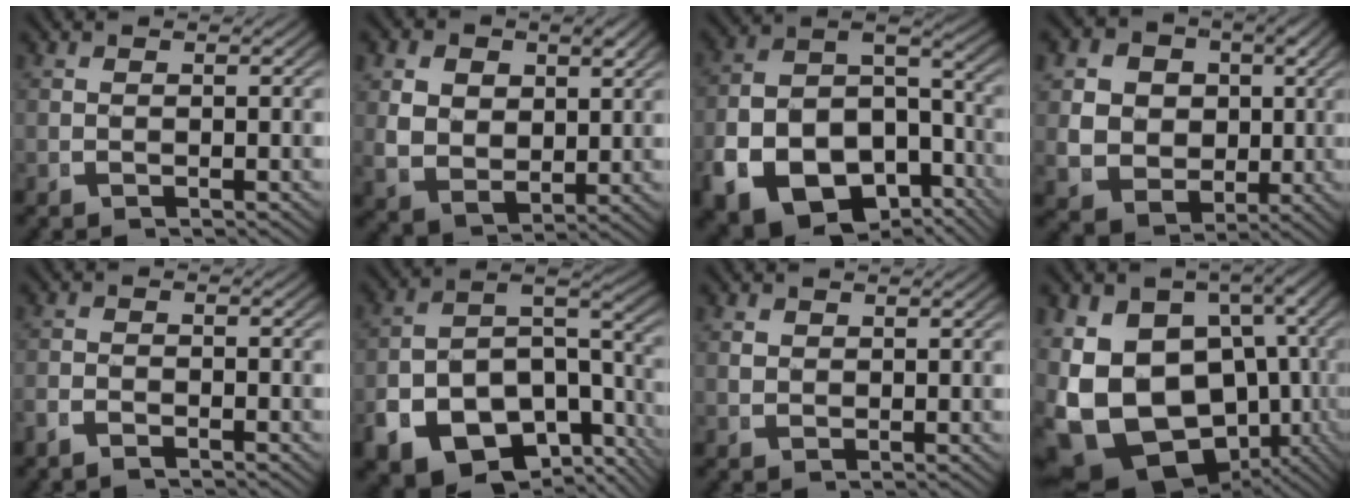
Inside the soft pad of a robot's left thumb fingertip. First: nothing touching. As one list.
[{"total": 6.7, "force": [0.6, 5.4, 4.0], "torque": [-0.099, -0.034, 0.031]}, {"total": 16.0, "force": [-5.8, 11.7, 9.3], "torque": [-0.202, -0.060, -0.075]}, {"total": 12.0, "force": [0.4, 9.9, 6.7], "torque": [-0.153, -0.047, 0.018]}, {"total": 1.5, "force": [-1.4, 0.5, 0.3], "torque": [-0.002, 0.000, -0.030]}, {"total": 15.8, "force": [-5.8, 11.5, 9.1], "torque": [-0.200, -0.058, -0.080]}, {"total": 0.9, "force": [0.7, 0.5, 0.2], "torque": [-0.003, 0.001, 0.018]}, {"total": 20.7, "force": [-4.7, 14.9, 13.6], "torque": [-0.294, -0.110, -0.028]}]